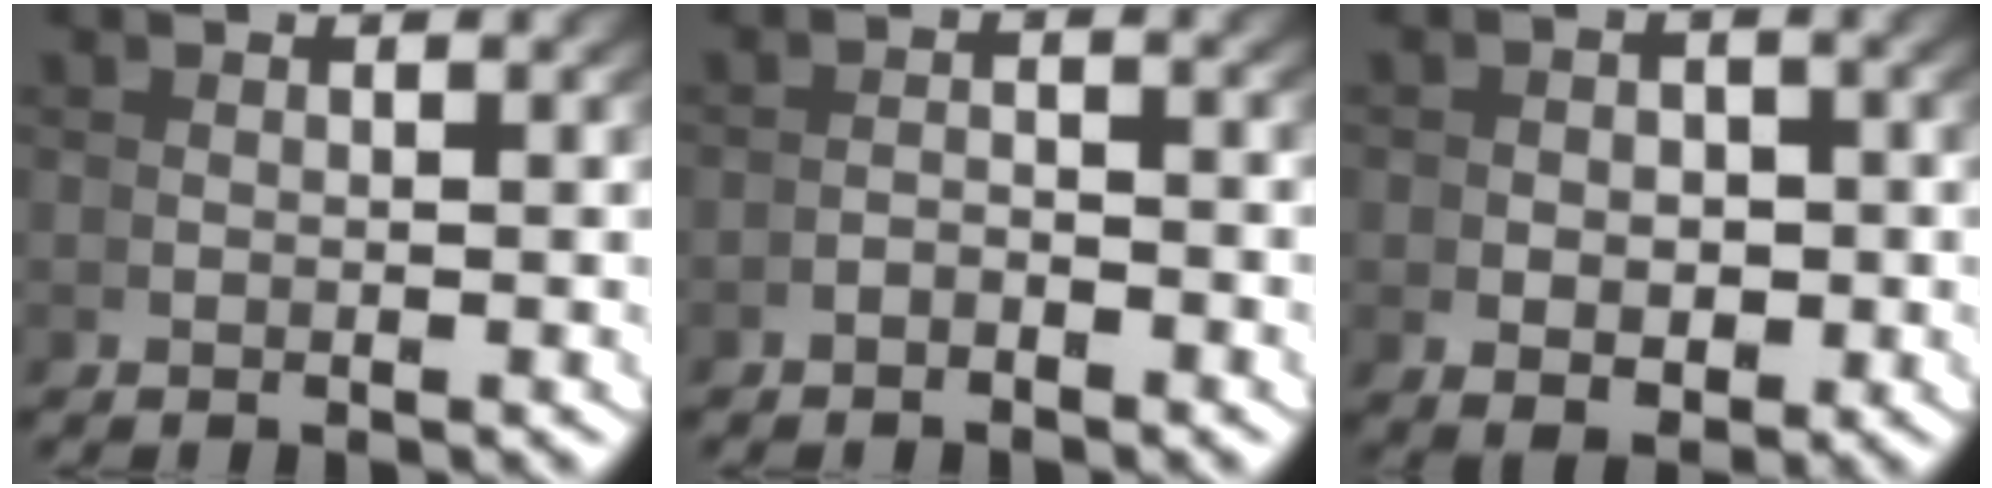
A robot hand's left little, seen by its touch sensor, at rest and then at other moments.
{"total": 1.4, "force": [-1.4, -0.4, 0.0], "torque": [0.012, 0.002, -0.028]}
{"total": 2.9, "force": [-0.8, 1.8, 2.1], "torque": [-0.021, -0.014, -0.004]}